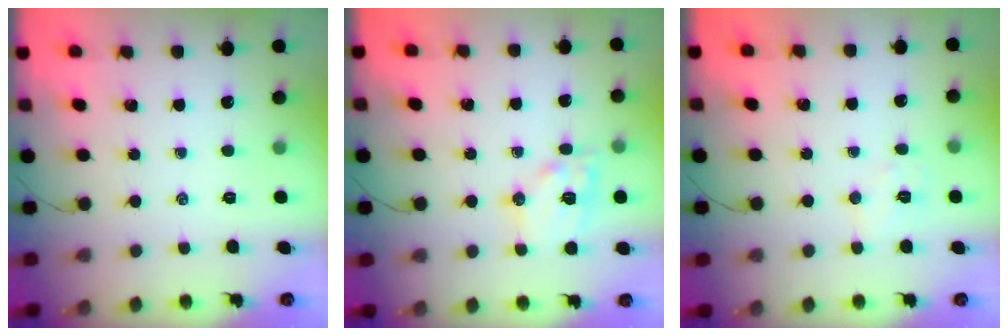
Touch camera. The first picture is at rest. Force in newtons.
{"total": 12.5, "press": 12.4, "slide": 1.3}
{"total": 5.2, "press": 5.1, "slide": 1.0}